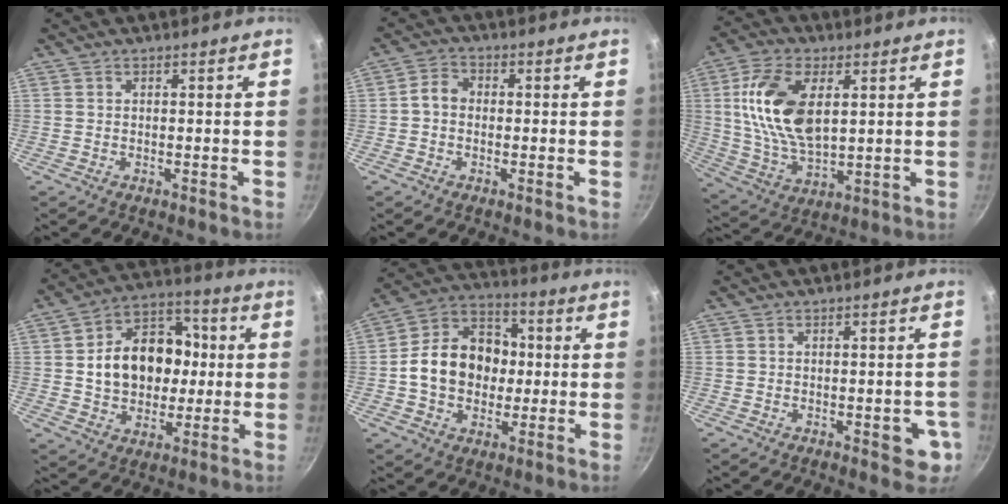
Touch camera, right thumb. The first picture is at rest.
{"total": 3.6, "force": [-0.4, 2.9, 2.0], "torque": [-0.031, 0.015, -0.020]}
{"total": 15.8, "force": [3.6, 8.6, 12.8], "torque": [-0.233, -0.009, 0.073]}
{"total": 17.1, "force": [0.9, 13.2, 10.8], "torque": [-0.133, 0.029, 0.009]}
{"total": 15.9, "force": [-0.3, 12.7, 9.6], "torque": [-0.125, 0.030, -0.021]}
{"total": 5.4, "force": [-1.7, 2.6, 4.4], "torque": [-0.033, 0.006, -0.020]}